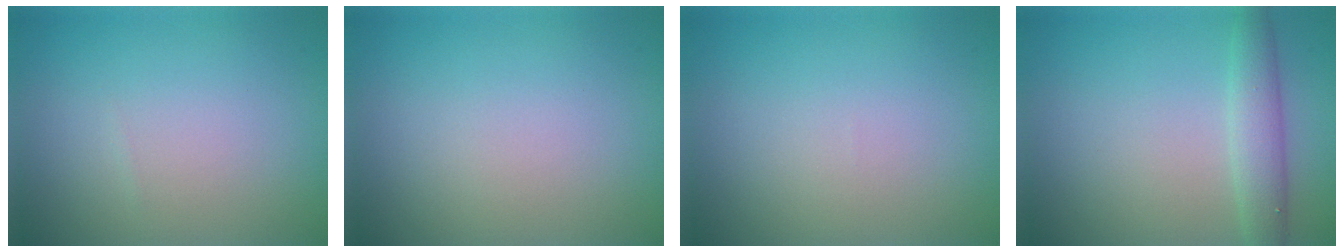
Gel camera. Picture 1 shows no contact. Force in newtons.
{"total": 0.0}
{"total": 0.0}
{"total": 2.8, "press": 2.8, "slide": 0.1}